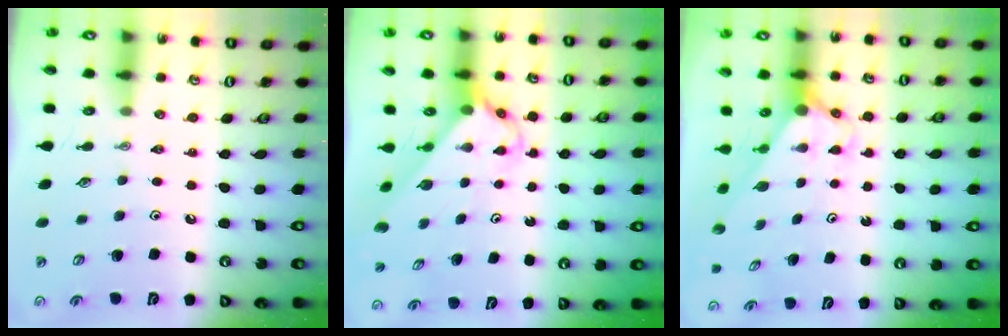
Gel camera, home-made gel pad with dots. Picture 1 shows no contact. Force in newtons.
{"total": 2.8, "press": 2.8, "slide": 0.2}
{"total": 2.9, "press": 2.9, "slide": 0.0}